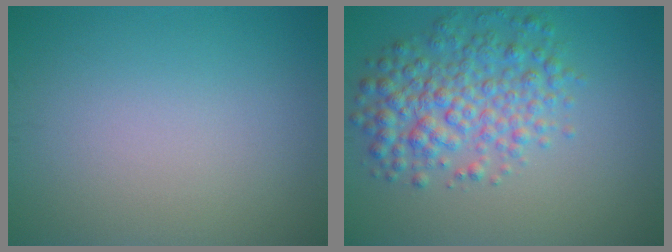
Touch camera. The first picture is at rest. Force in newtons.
{"total": 5.5, "press": 5.5, "slide": 0.1}